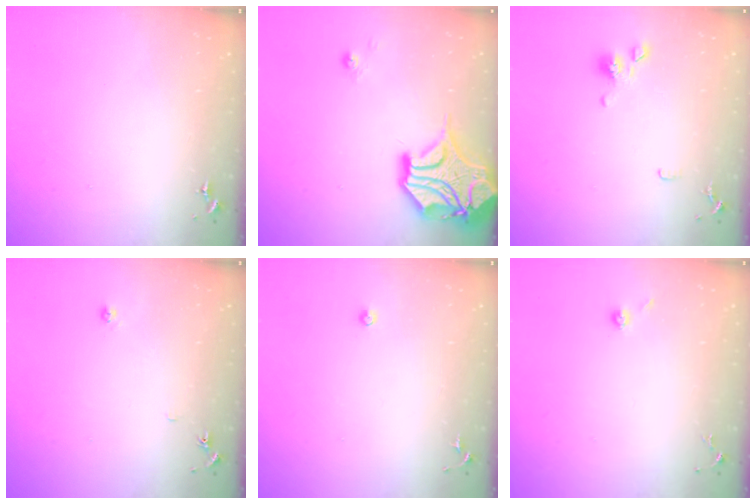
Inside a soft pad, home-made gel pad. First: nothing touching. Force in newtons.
{"total": 16.9, "press": 16.8, "slide": 2.5}
{"total": 9.1, "press": 8.9, "slide": 1.9}
{"total": 5.8, "press": 5.8, "slide": 0.6}
{"total": 3.4, "press": 3.3, "slide": 0.7}
{"total": 3.9, "press": 3.8, "slide": 0.9}